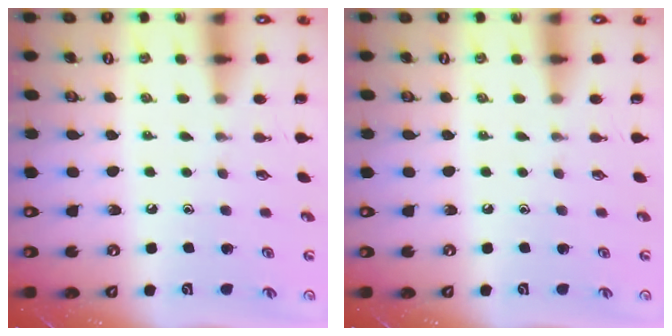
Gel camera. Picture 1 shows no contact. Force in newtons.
{"total": 0.0}